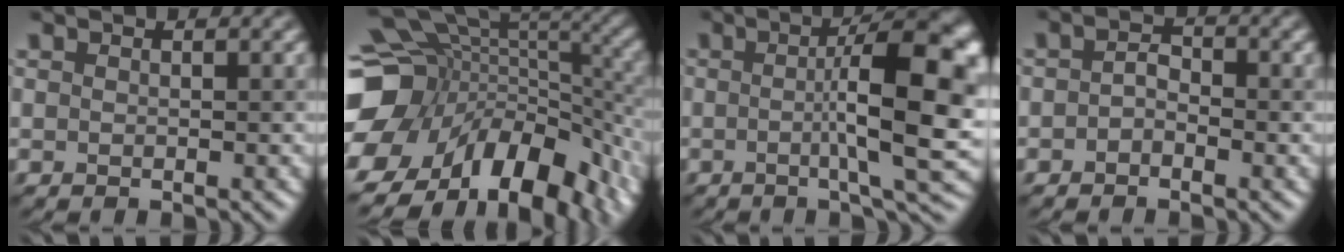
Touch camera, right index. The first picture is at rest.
{"total": 15.5, "force": [-4.8, 10.9, 9.9], "torque": [-0.194, 0.006, -0.056]}
{"total": 10.5, "force": [-0.2, 2.0, 10.3], "torque": [-0.125, 0.024, 0.002]}
{"total": 1.0, "force": [-0.5, 0.4, 0.8], "torque": [-0.018, 0.017, -0.005]}